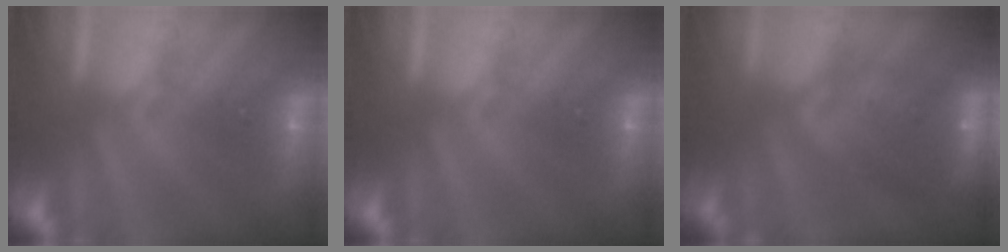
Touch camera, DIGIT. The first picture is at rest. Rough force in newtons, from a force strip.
{"total": 0.0}
{"total": 5.9}